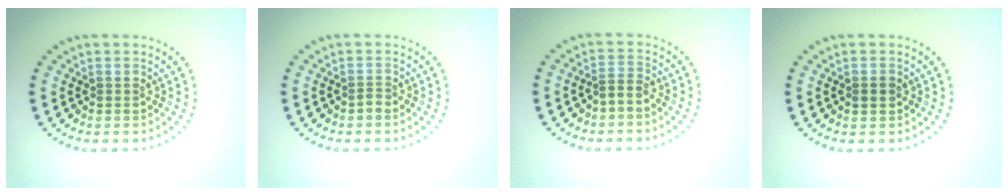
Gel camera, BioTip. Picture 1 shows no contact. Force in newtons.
{"total": 0.7, "press": 0.4, "slide": 0.6}
{"total": 1.3, "press": 1.0, "slide": 0.7}
{"total": 1.0, "press": 1.0, "slide": 0.1}